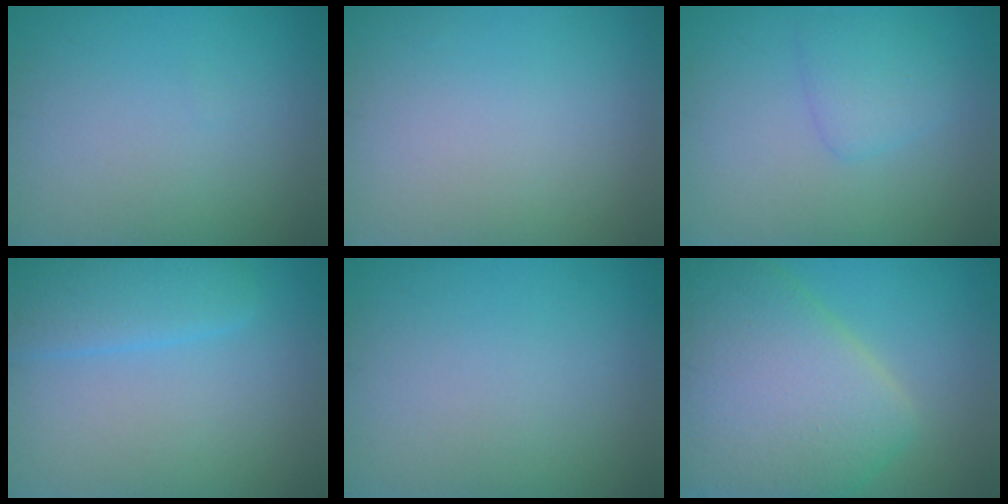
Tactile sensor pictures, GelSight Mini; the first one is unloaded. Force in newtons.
{"total": 0.0}
{"total": 1.9, "press": 1.9, "slide": 0.2}
{"total": 2.7, "press": 2.7, "slide": 0.0}
{"total": 0.0}
{"total": 10.3, "press": 10.3, "slide": 0.5}